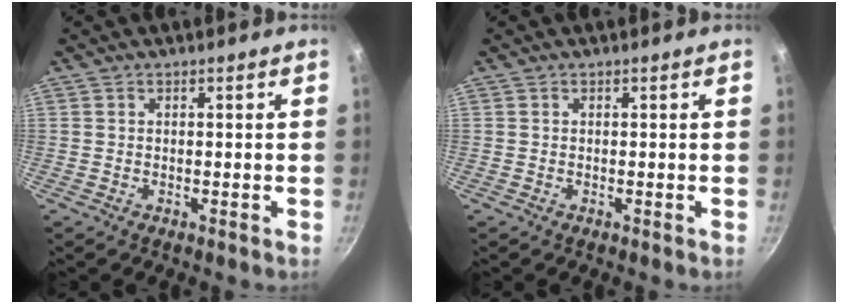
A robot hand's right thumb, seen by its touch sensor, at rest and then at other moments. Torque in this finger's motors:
{"motor_torque": [-0.10, 0.10, 0.00, 0.00, 0.01]}